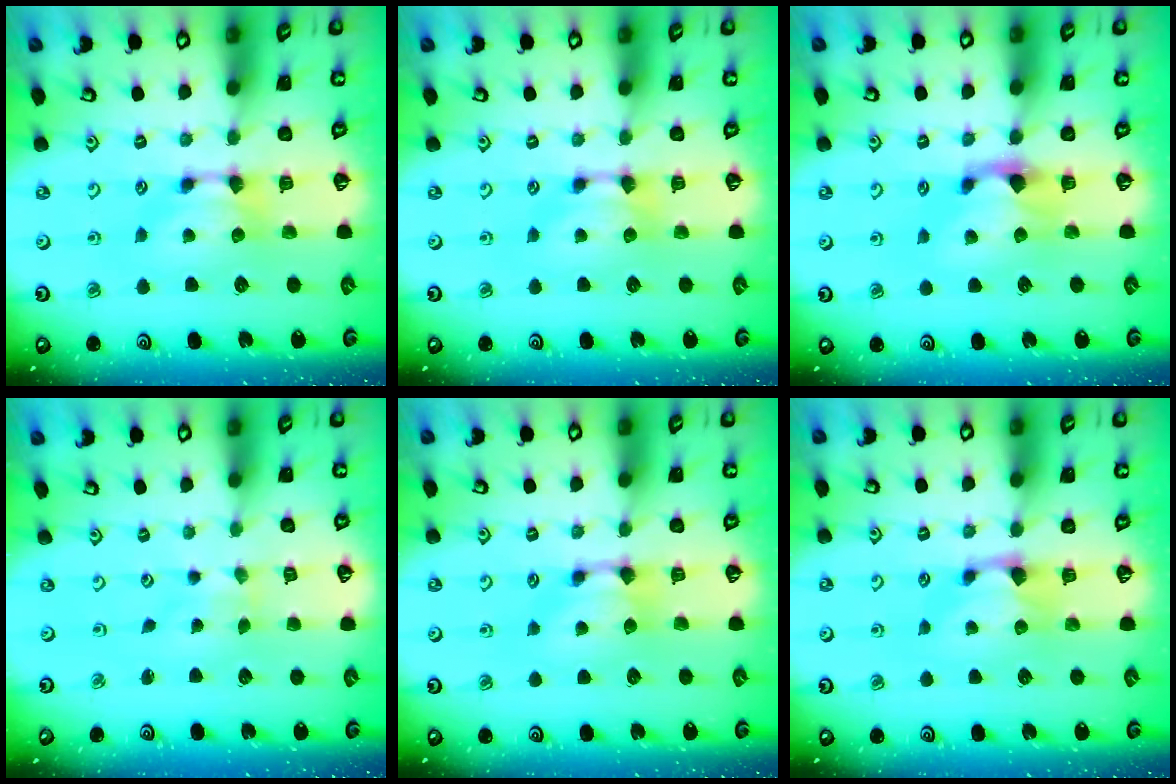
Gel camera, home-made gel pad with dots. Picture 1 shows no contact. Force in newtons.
{"total": 0.0}
{"total": 1.3, "press": 0.6, "slide": 1.2}
{"total": 3.4, "press": 3.3, "slide": 0.7}
{"total": 0.6, "press": 0.3, "slide": 0.5}
{"total": 0.9, "press": 0.5, "slide": 0.7}